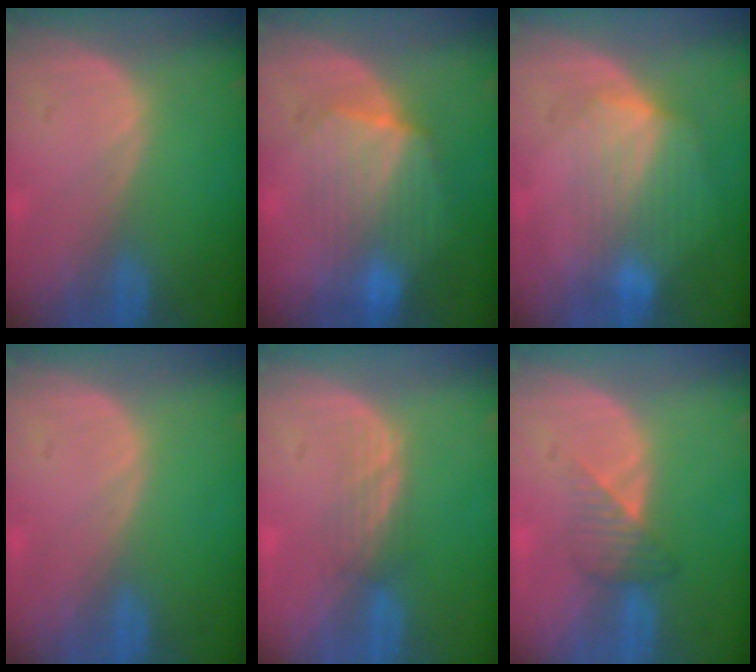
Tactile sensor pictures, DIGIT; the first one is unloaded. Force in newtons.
{"total": 7.2, "press": 7.1, "slide": 0.4}
{"total": 7.2, "press": 6.5, "slide": 3.0}
{"total": 0.0}
{"total": 2.5, "press": 2.3, "slide": 0.9}
{"total": 3.3, "press": 3.1, "slide": 1.0}